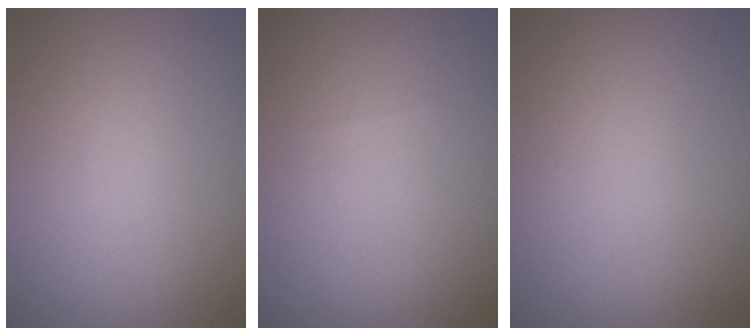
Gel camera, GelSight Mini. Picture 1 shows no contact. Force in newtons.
{"total": 0.0}
{"total": 0.0}